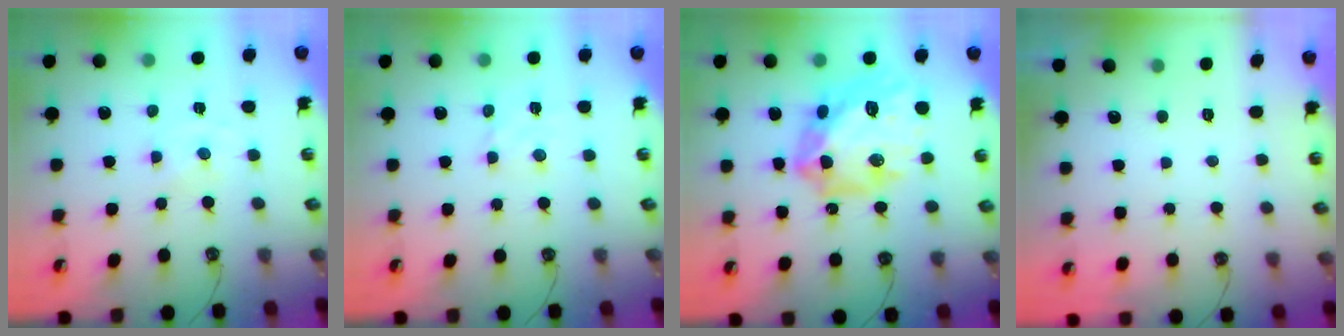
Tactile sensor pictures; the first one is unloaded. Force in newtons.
{"total": 3.3, "press": 3.3, "slide": 0.4}
{"total": 25.4, "press": 25.2, "slide": 2.7}
{"total": 0.0}